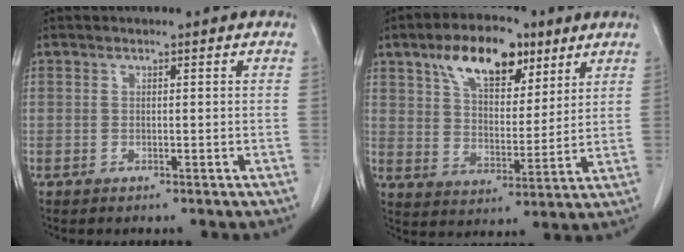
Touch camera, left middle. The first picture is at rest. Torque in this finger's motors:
{"motor_torque": [1.51, -0.63, 0.11, 0.04]}